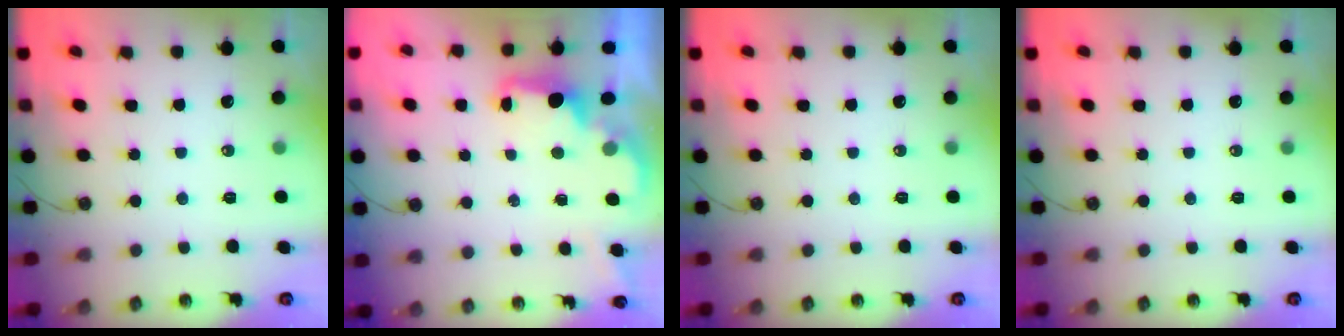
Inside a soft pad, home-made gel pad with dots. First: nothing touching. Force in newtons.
{"total": 2.2, "press": 2.1, "slide": 0.7}
{"total": 0.0}
{"total": 0.0}